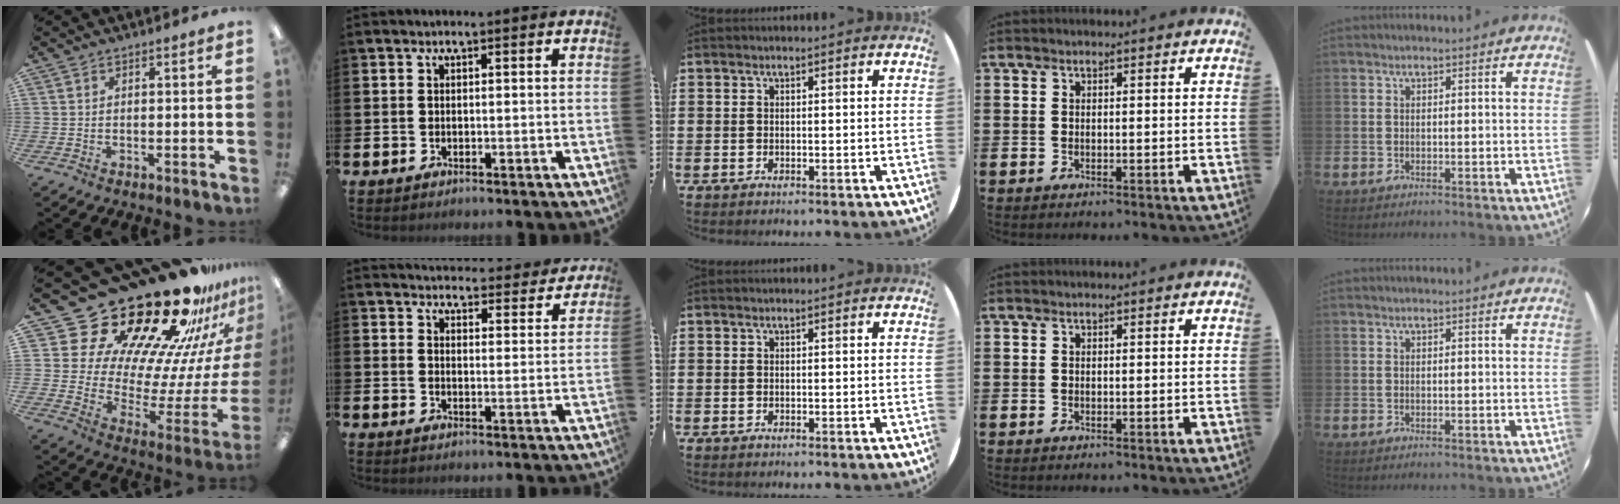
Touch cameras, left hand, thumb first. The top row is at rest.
{"thumb": {"total": 34.7, "force": [25.6, 15.3, 17.7], "torque": [-0.236, -0.236, 0.486]}, "index": {"total": 4.2, "force": [4.2, 0.7, 0.1], "torque": [-0.003, -0.036, 0.070]}}